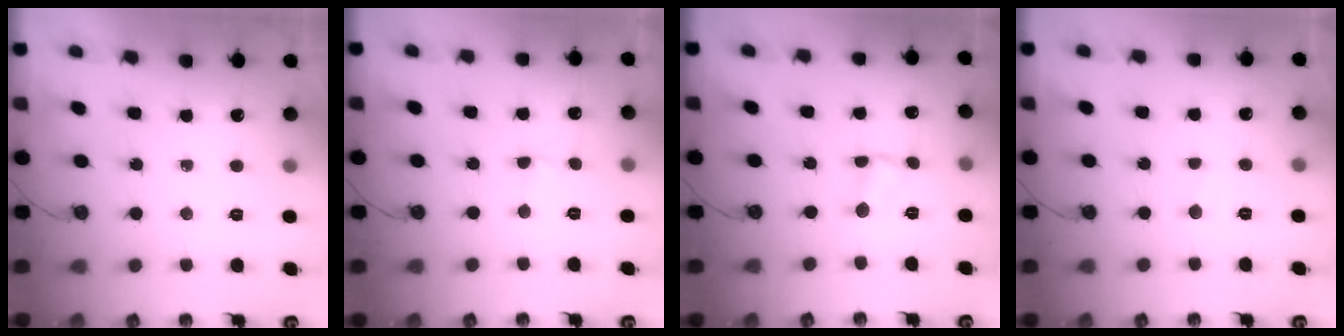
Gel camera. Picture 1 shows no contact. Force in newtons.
{"total": 1.6, "press": 1.4, "slide": 0.6}
{"total": 1.7, "press": 1.6, "slide": 0.2}
{"total": 3.8, "press": 1.9, "slide": 3.3}